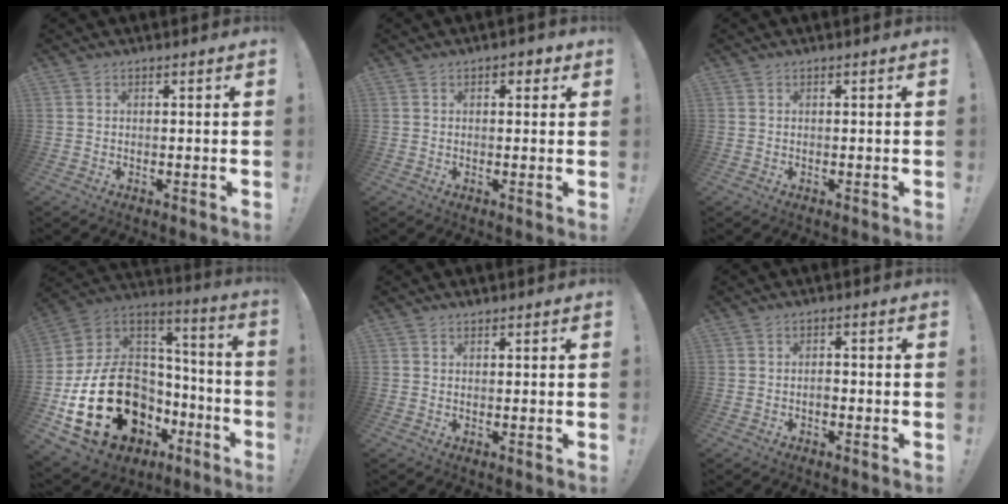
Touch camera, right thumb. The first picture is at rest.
{"total": 2.3, "force": [0.7, 1.6, 1.5], "torque": [-0.007, 0.001, 0.006]}
{"total": 0.0}
{"total": 26.0, "force": [-7.7, 18.2, 16.9], "torque": [-0.322, 0.028, -0.083]}
{"total": 0.6, "force": [0.6, 0.1, 0.0], "torque": [0.007, -0.004, 0.011]}
{"total": 1.5, "force": [-1.0, 0.8, 0.8], "torque": [-0.017, 0.003, -0.017]}